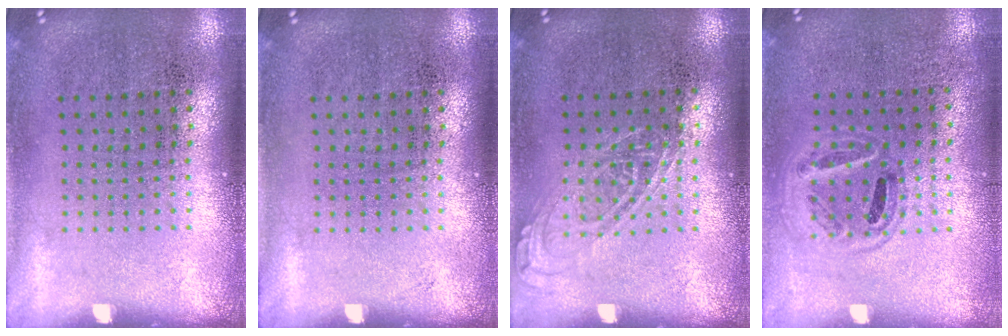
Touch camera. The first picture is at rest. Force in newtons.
{"total": 0.0}
{"total": 1.1, "press": 1.0, "slide": 0.3}
{"total": 0.9, "press": 0.8, "slide": 0.4}